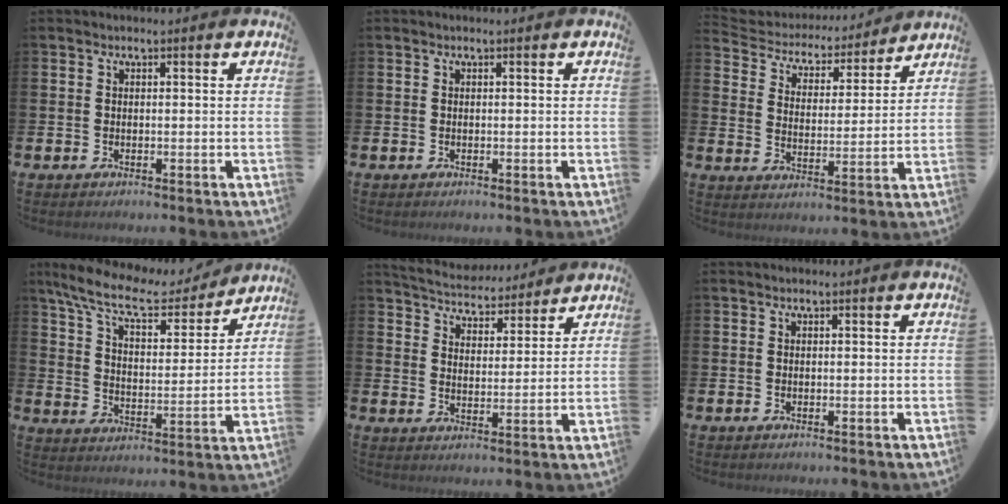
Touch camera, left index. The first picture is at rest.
{"total": 0.0}
{"total": 4.6, "force": [4.2, 1.8, 0.3], "torque": [-0.038, -0.037, 0.066]}
{"total": 10.2, "force": [8.8, 2.7, 4.5], "torque": [-0.121, -0.050, 0.148]}
{"total": 5.4, "force": [5.3, 1.2, 0.1], "torque": [-0.034, -0.033, 0.094]}
{"total": 0.0}